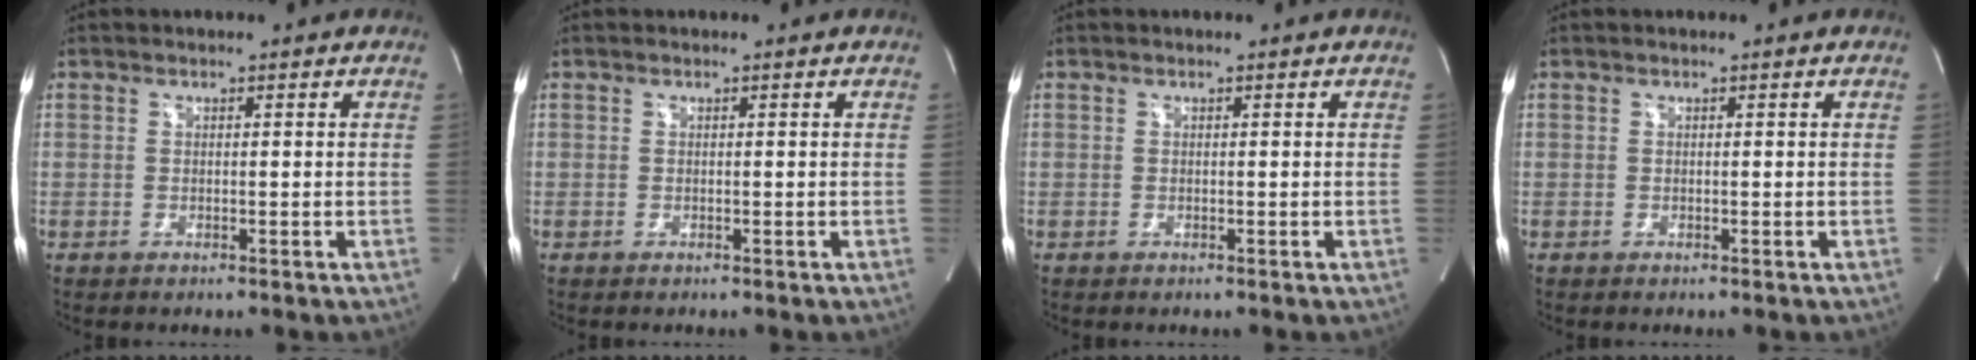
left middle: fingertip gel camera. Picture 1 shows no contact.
{"total": 0.0}
{"total": 0.0}
{"total": 0.0}